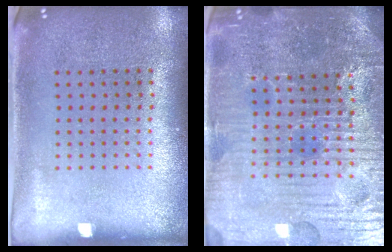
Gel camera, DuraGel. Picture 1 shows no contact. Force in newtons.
{"total": 5.8, "press": 5.4, "slide": 2.0}